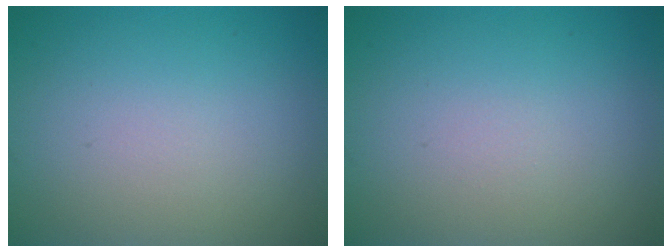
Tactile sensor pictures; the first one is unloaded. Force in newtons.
{"total": 0.0}